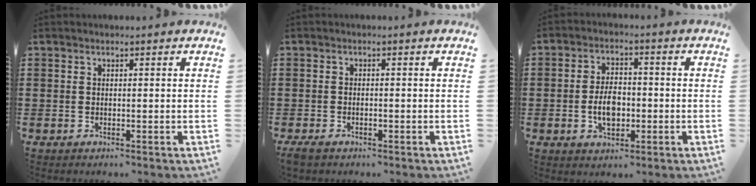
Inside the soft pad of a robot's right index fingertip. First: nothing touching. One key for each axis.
{"total": 1.2, "fx": -0.8, "fy": 0.6, "fz": 0.7, "tx": -0.022, "ty": -0.005, "tz": -0.019}
{"total": 5.5, "fx": -1.1, "fy": 3.1, "fz": 4.3, "tx": -0.085, "ty": 0.000, "tz": -0.025}